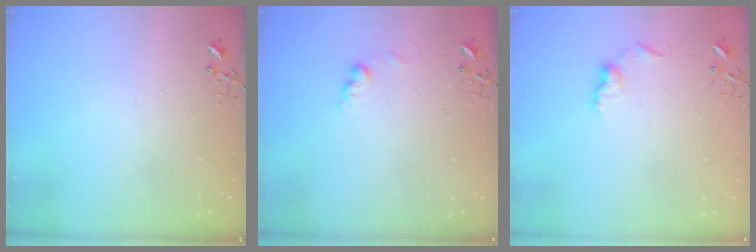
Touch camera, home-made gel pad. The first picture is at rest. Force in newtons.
{"total": 6.4, "press": 6.4, "slide": 0.5}
{"total": 7.8, "press": 7.8, "slide": 0.4}